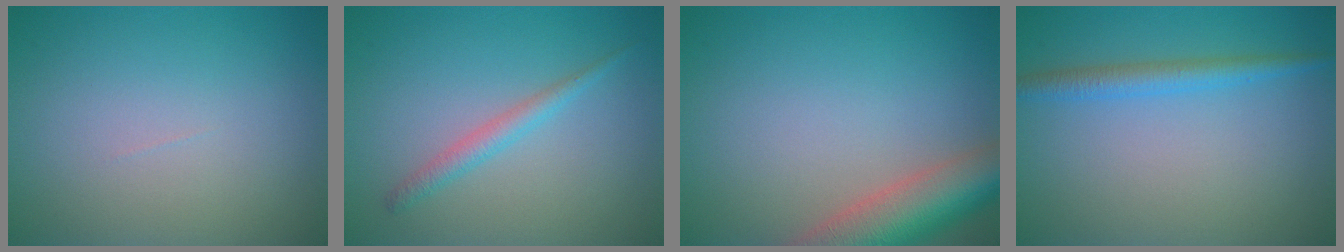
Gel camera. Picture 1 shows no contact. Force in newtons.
{"total": 1.7, "press": 1.7, "slide": 0.1}
{"total": 7.4, "press": 7.4, "slide": 0.7}
{"total": 2.4, "press": 2.4, "slide": 0.1}